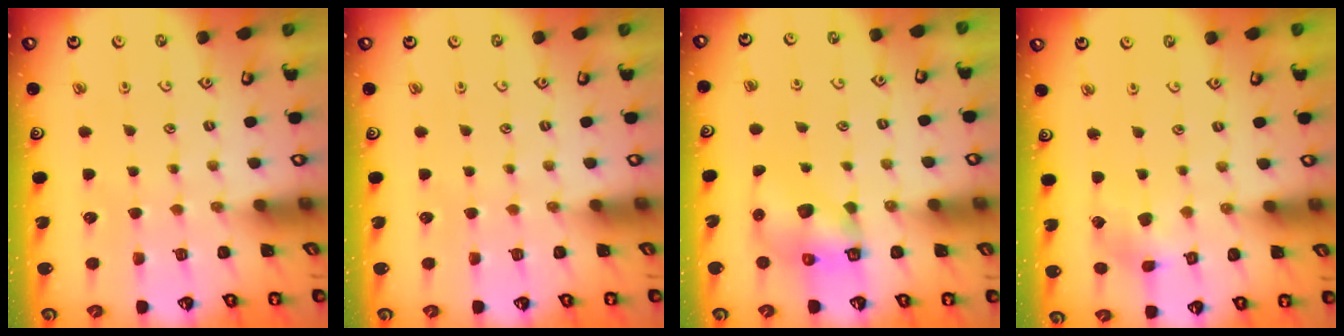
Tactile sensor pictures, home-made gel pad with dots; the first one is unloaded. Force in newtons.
{"total": 0.0}
{"total": 7.6, "press": 7.5, "slide": 0.9}
{"total": 4.4, "press": 4.4, "slide": 0.6}